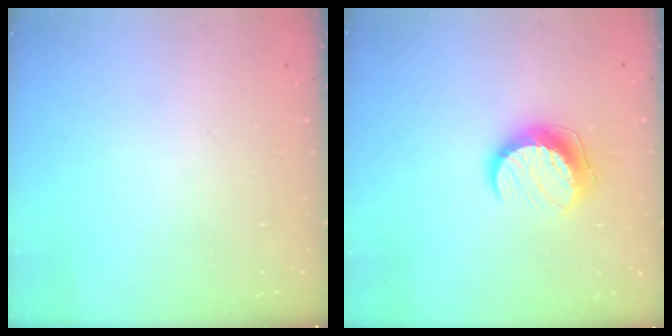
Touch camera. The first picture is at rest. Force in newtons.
{"total": 10.4, "press": 10.4, "slide": 0.2}